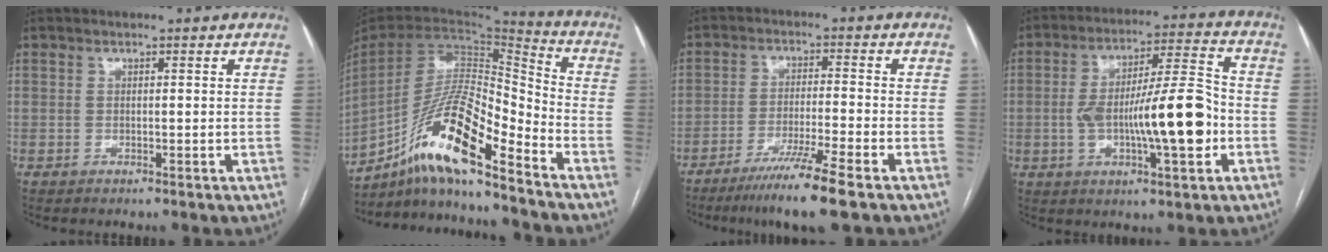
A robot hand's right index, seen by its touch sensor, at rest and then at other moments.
{"total": 17.3, "force": [-12.1, 1.7, 12.3], "torque": [-0.251, 0.002, -0.222]}
{"total": 9.0, "force": [-6.2, -1.0, 6.4], "torque": [-0.111, -0.028, -0.110]}
{"total": 15.1, "force": [-2.8, 2.6, 14.6], "torque": [-0.250, 0.016, -0.040]}